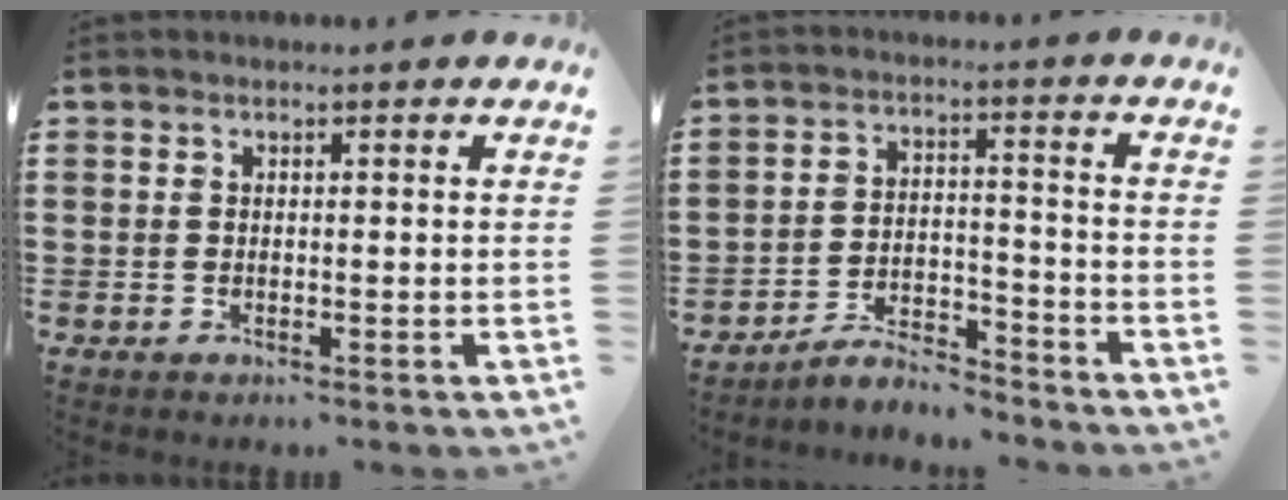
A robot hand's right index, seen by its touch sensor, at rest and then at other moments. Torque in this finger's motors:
{"motor_torque": [-0.95, 0.92, -1.05, -0.21]}